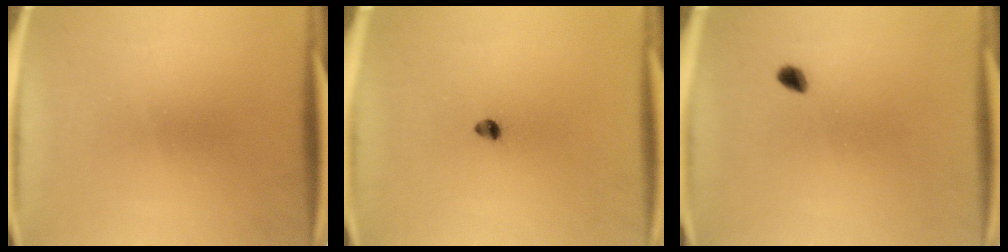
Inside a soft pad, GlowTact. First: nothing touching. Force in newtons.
{"total": 1.7}
{"total": 1.7}